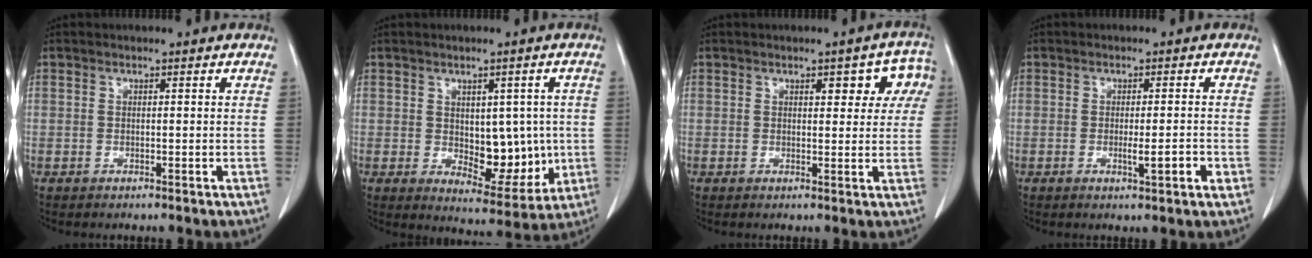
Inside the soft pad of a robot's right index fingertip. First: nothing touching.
{"total": 8.8, "force": [-0.2, 4.8, 7.4], "torque": [-0.085, 0.000, 0.017]}
{"total": 5.9, "force": [2.3, 2.6, 4.7], "torque": [-0.040, 0.018, 0.024]}
{"total": 3.5, "force": [-1.0, 0.2, 3.3], "torque": [-0.056, -0.007, -0.014]}